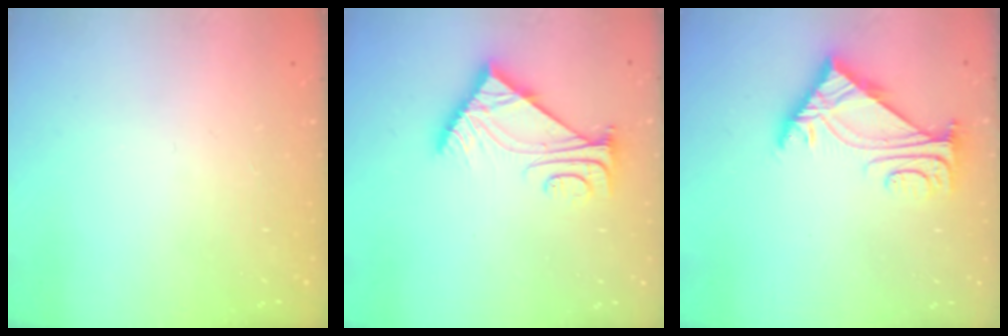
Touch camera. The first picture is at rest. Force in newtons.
{"total": 7.8, "press": 7.7, "slide": 1.0}
{"total": 6.1, "press": 6.0, "slide": 1.1}